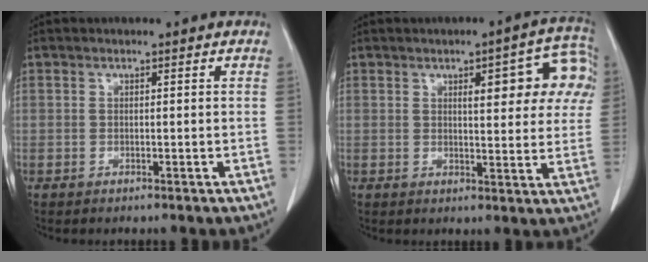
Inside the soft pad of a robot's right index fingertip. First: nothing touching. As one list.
[{"total": 11.8, "force": [4.1, 3.5, 10.6], "torque": [-0.117, 0.023, 0.046]}]